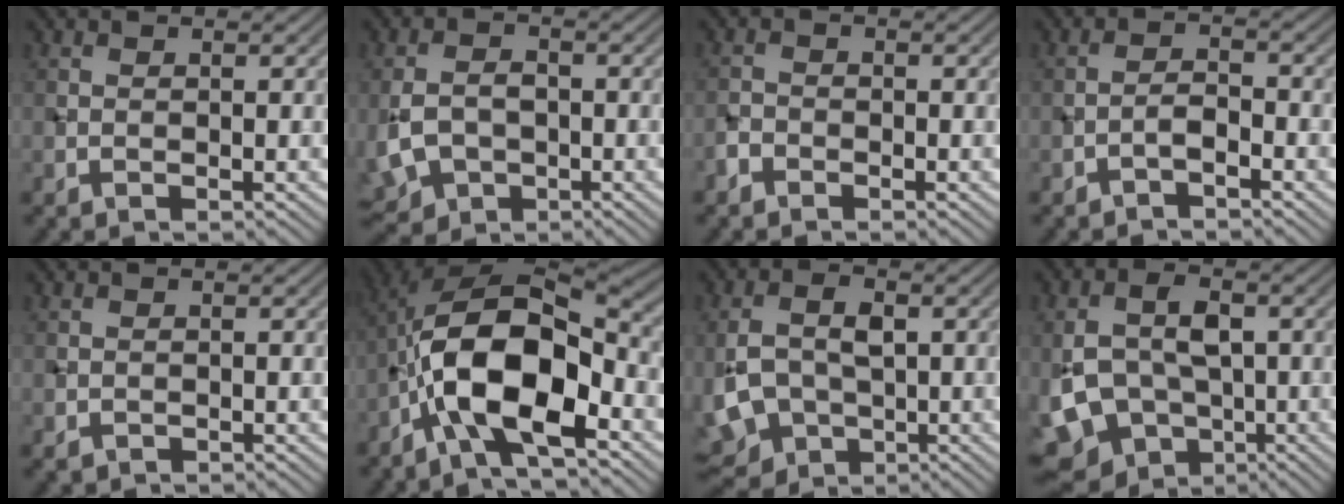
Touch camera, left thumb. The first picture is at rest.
{"total": 6.3, "force": [-2.0, 4.5, 4.0], "torque": [-0.094, -0.016, -0.039]}
{"total": 1.5, "force": [-1.2, 0.8, 0.3], "torque": [-0.006, 0.001, -0.031]}
{"total": 2.0, "force": [-1.5, 0.5, 1.2], "torque": [-0.023, 0.009, -0.034]}
{"total": 0.6, "force": [-0.1, 0.5, 0.1], "torque": [0.000, -0.005, -0.001]}
{"total": 14.5, "force": [-4.1, 6.6, 12.2], "torque": [-0.220, 0.004, -0.083]}
{"total": 9.6, "force": [-1.6, 6.5, 6.8], "torque": [-0.154, -0.013, -0.029]}
{"total": 10.9, "force": [-2.5, 7.5, 7.5], "torque": [-0.154, -0.012, -0.047]}